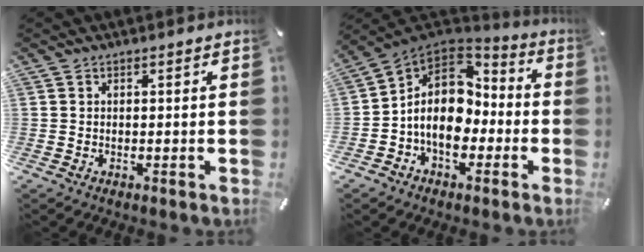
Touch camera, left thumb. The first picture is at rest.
{"total": 13.3, "force": [-1.5, 10.2, 8.3], "torque": [-0.165, 0.003, -0.028]}